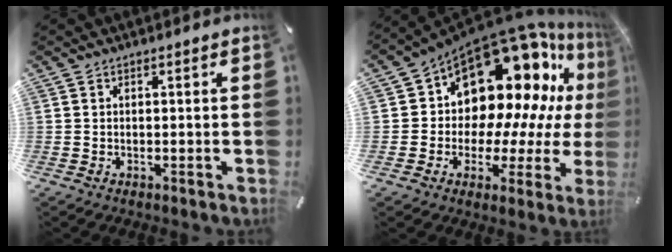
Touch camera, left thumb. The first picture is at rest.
{"total": 17.4, "force": [10.7, 10.5, 9.0], "torque": [-0.112, -0.115, 0.189]}